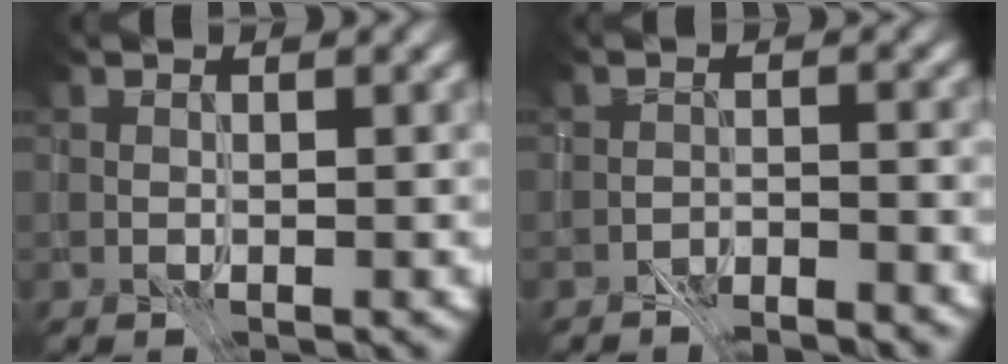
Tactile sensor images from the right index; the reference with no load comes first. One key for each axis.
{"total": 2.9, "fx": -2.9, "fy": 0.0, "fz": 0.1, "tx": -0.001, "ty": 0.005, "tz": -0.052}